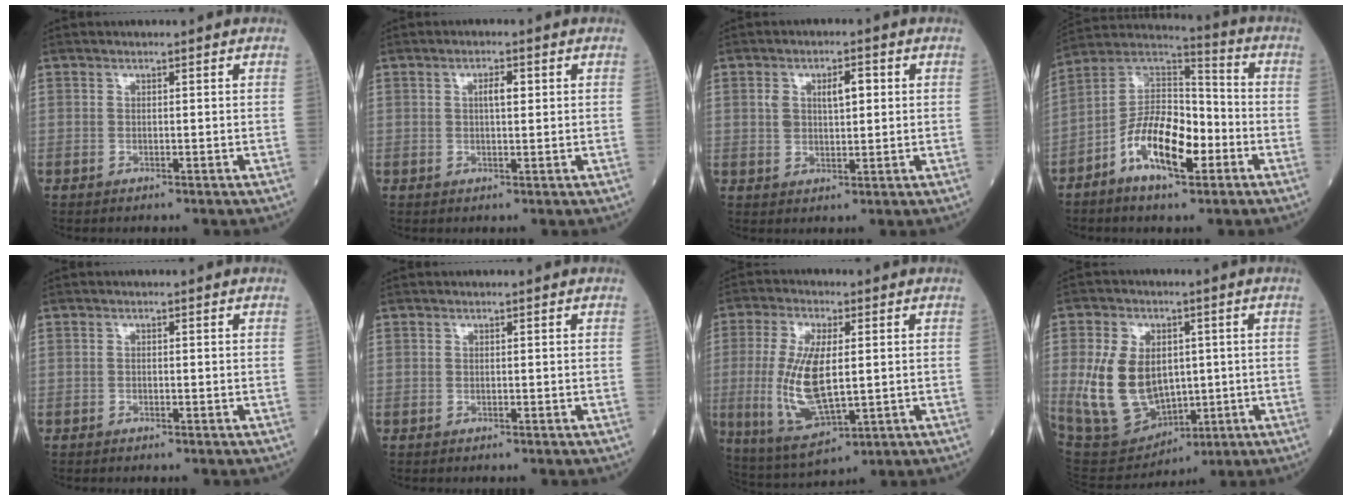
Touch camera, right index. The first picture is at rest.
{"total": 2.7, "force": [0.8, 0.8, 2.5], "torque": [-0.040, 0.003, 0.013]}
{"total": 5.1, "force": [1.3, 2.7, 4.1], "torque": [-0.070, 0.012, 0.026]}
{"total": 13.5, "force": [-5.4, 5.3, 11.2], "torque": [-0.211, 0.017, -0.099]}
{"total": 0.0}
{"total": 0.0}
{"total": 12.7, "force": [-0.3, 4.3, 12.0], "torque": [-0.258, -0.013, 0.006]}
{"total": 14.3, "force": [0.2, 9.7, 10.5], "torque": [-0.222, 0.007, 0.030]}